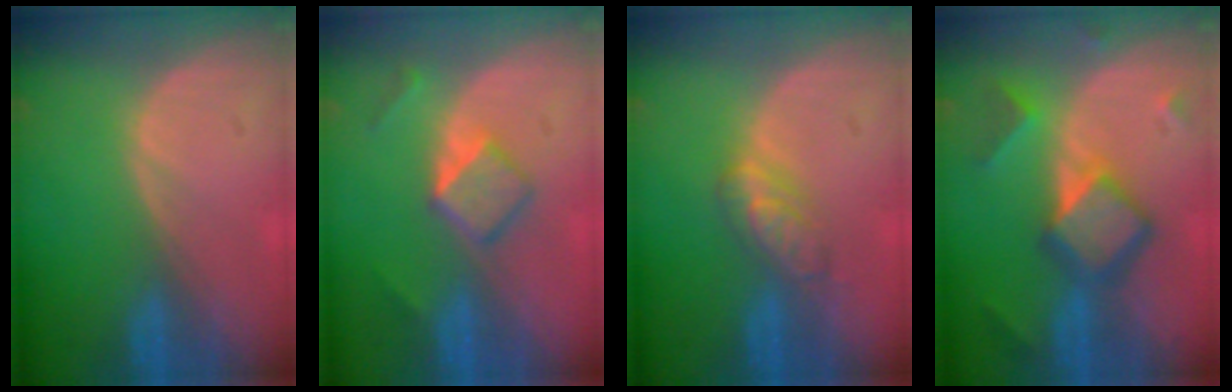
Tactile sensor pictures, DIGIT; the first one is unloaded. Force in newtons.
{"total": 5.3, "press": 4.6, "slide": 2.7}
{"total": 4.7, "press": 4.5, "slide": 1.5}
{"total": 7.7, "press": 7.7, "slide": 0.5}